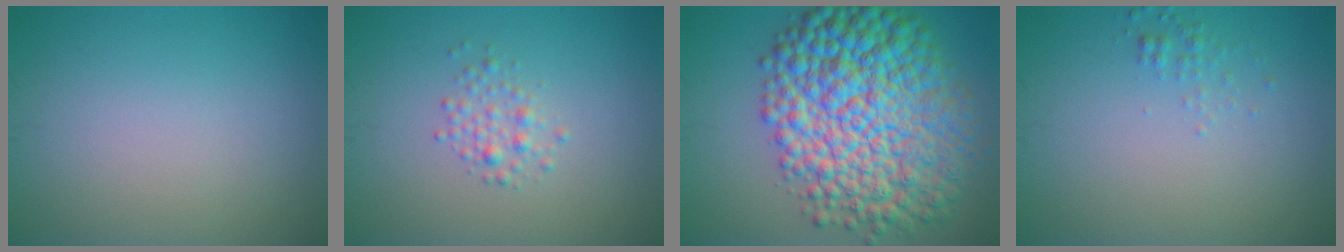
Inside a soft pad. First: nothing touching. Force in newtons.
{"total": 1.6, "press": 1.6, "slide": 0.0}
{"total": 13.9, "press": 13.9, "slide": 0.0}
{"total": 0.9, "press": 0.9, "slide": 0.0}